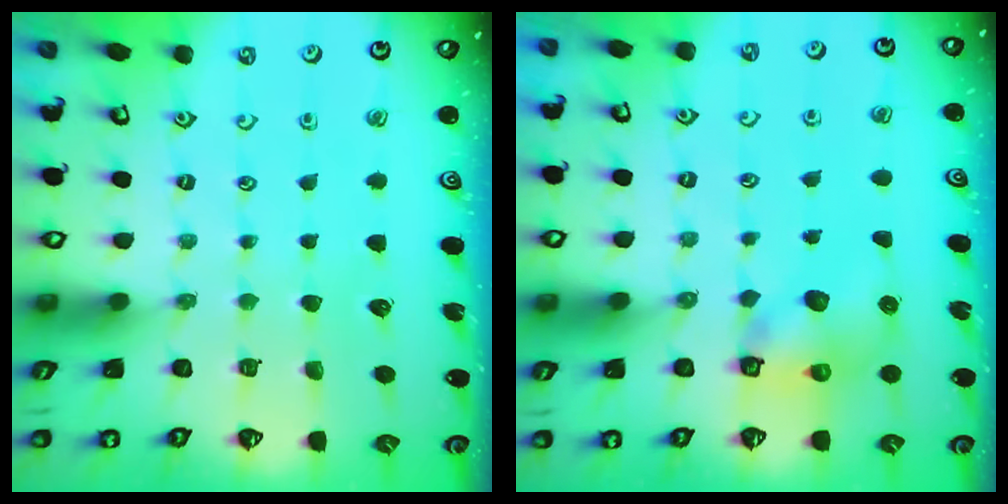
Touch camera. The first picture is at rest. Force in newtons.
{"total": 8.7, "press": 8.7, "slide": 0.2}